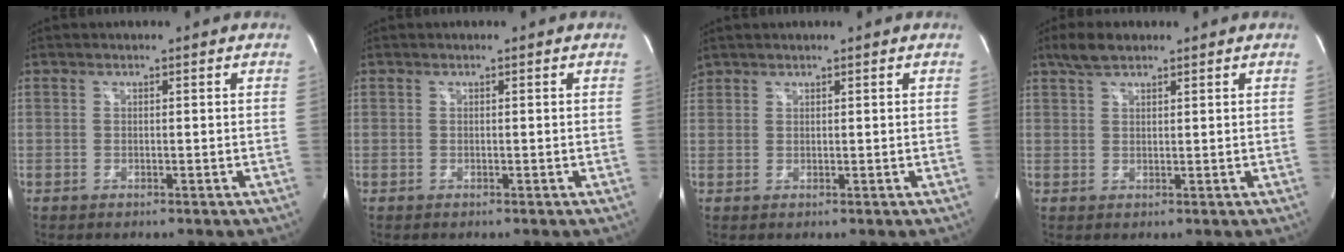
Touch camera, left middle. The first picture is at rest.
{"total": 0.0}
{"total": 1.6, "force": [1.5, 0.5, 0.1], "torque": [-0.007, 0.019, 0.032]}
{"total": 3.7, "force": [2.8, 1.2, 2.0], "torque": [-0.053, 0.009, 0.057]}